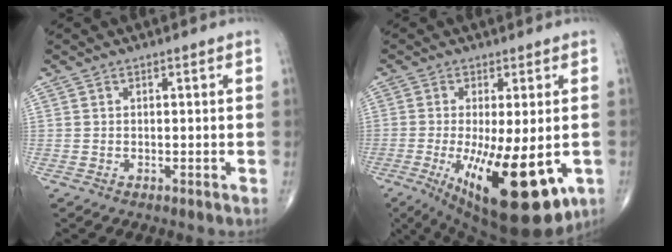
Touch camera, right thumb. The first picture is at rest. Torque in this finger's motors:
{"motor_torque": [-0.22, 1.23, 1.08, 0.50, 0.57]}